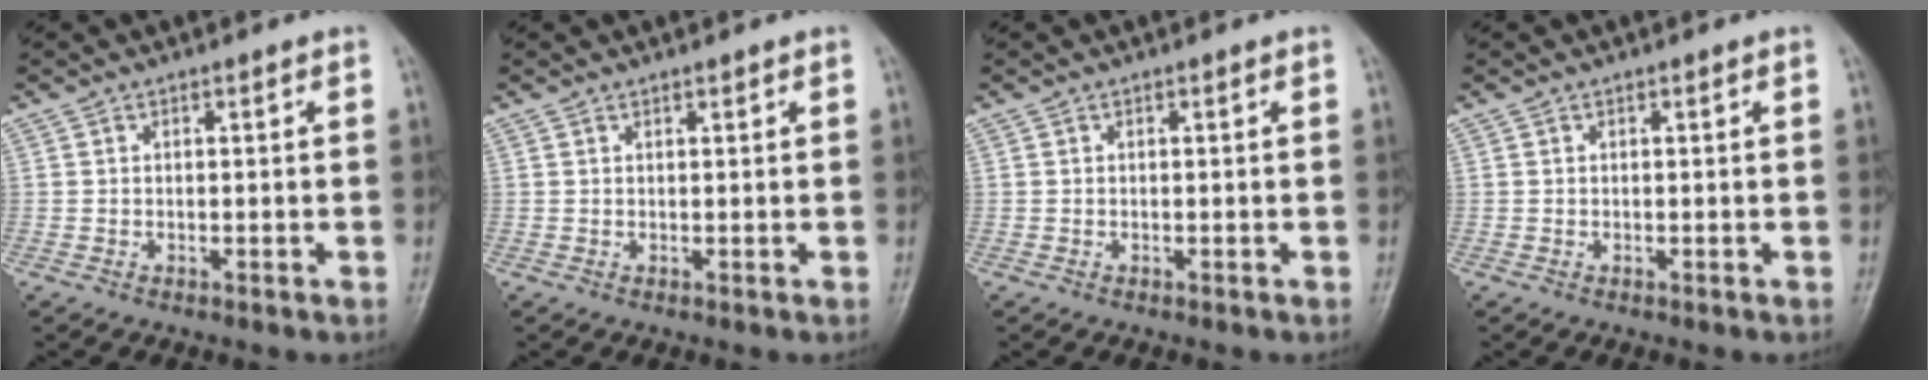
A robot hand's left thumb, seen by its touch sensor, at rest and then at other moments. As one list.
[{"total": 0.5, "force": [0.5, 0.1, 0.2], "torque": [-0.006, -0.003, 0.007]}, {"total": 0.0}, {"total": 0.0}]